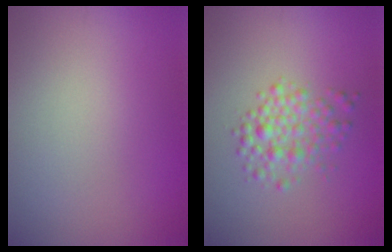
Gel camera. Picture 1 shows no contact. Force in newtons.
{"total": 2.9, "press": 2.9, "slide": 0.0}